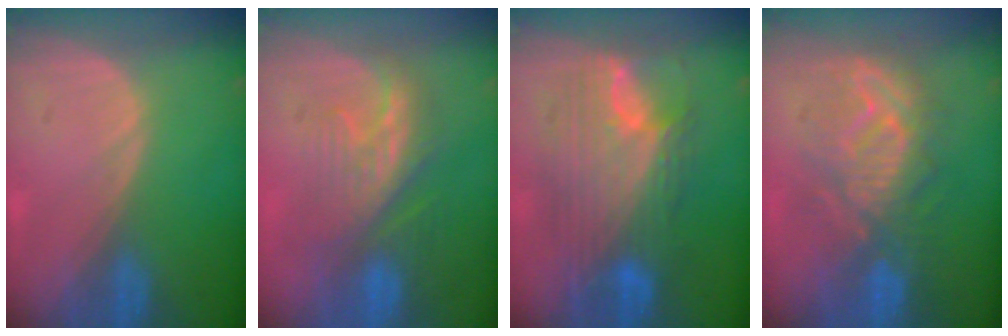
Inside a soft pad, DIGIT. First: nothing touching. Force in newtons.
{"total": 8.0, "press": 7.9, "slide": 1.5}
{"total": 11.5, "press": 11.5, "slide": 1.1}
{"total": 9.2, "press": 9.2, "slide": 0.2}